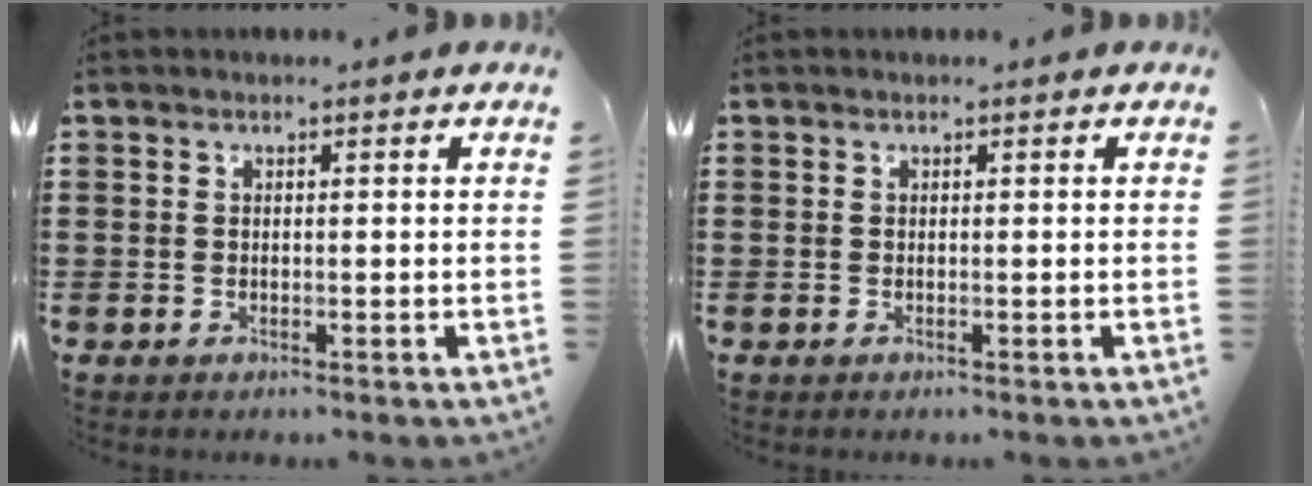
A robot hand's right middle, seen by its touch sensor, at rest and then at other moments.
{"total": 0.0}